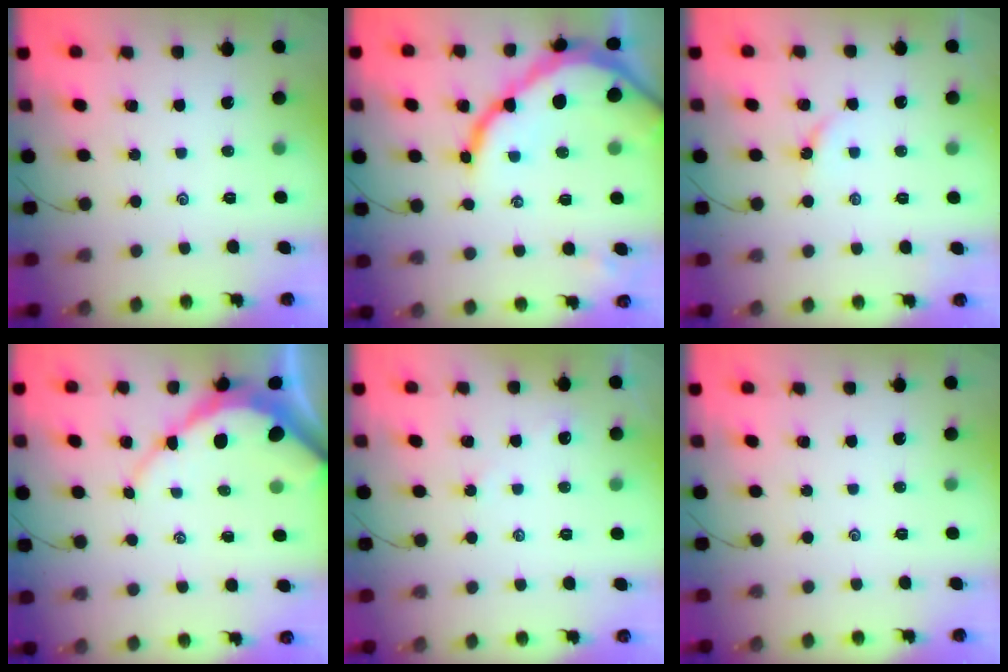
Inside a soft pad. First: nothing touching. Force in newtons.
{"total": 18.0, "press": 17.9, "slide": 1.8}
{"total": 4.2, "press": 4.2, "slide": 0.6}
{"total": 8.5, "press": 8.4, "slide": 0.9}
{"total": 3.0, "press": 2.9, "slide": 0.4}
{"total": 0.0}